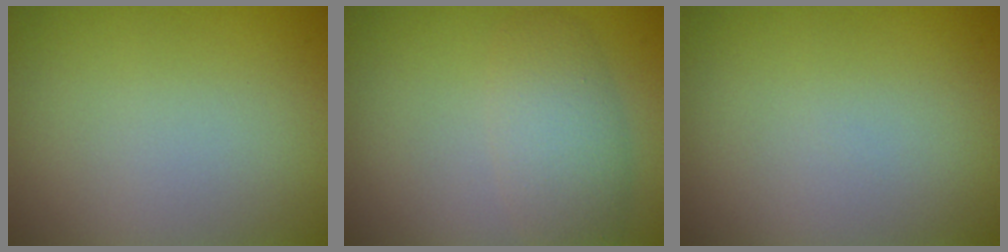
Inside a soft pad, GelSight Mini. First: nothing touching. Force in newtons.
{"total": 4.0, "press": 4.0, "slide": 0.1}
{"total": 0.0}